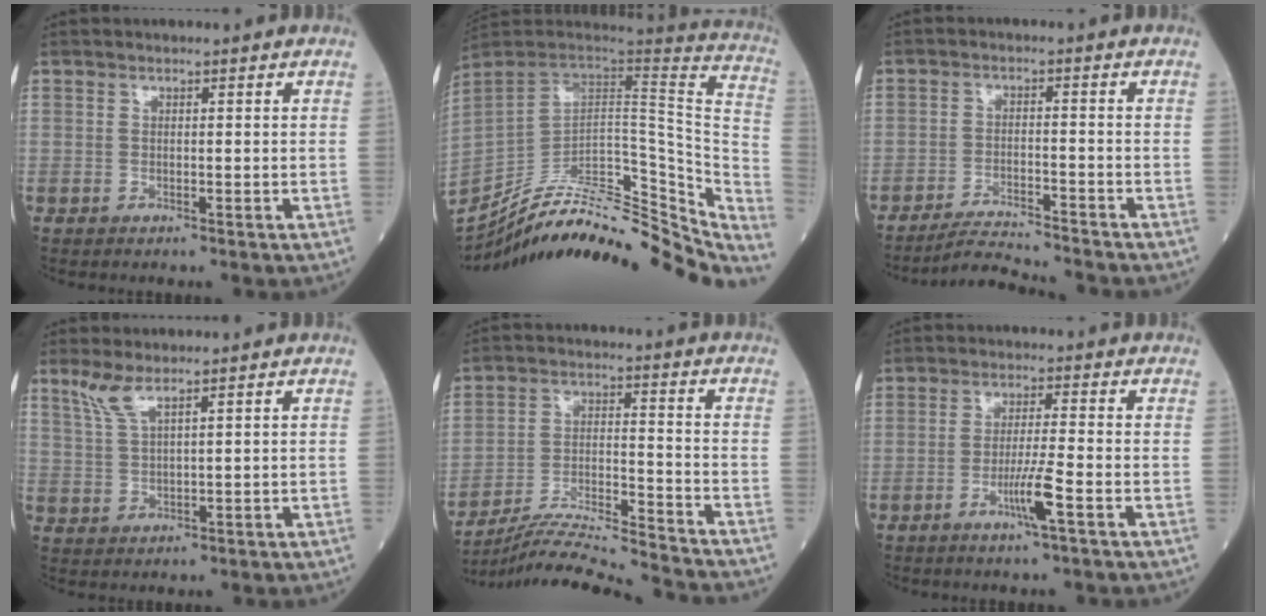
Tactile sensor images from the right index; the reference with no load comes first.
{"total": 32.5, "force": [-28.2, 8.2, 13.8], "torque": [-0.152, -0.012, -0.384]}
{"total": 7.1, "force": [-6.9, -0.7, 1.4], "torque": [-0.021, -0.012, -0.121]}
{"total": 3.8, "force": [2.8, 0.3, 2.5], "torque": [-0.063, 0.004, 0.064]}
{"total": 16.4, "force": [-15.8, -1.2, 4.6], "torque": [-0.080, -0.006, -0.254]}
{"total": 5.0, "force": [-2.2, -0.6, 4.5], "torque": [-0.086, -0.010, -0.043]}